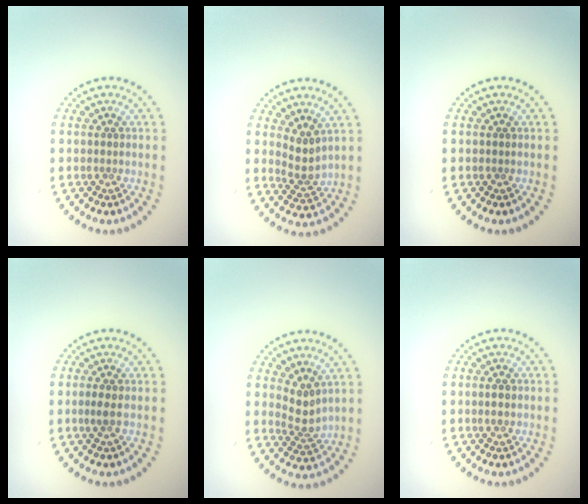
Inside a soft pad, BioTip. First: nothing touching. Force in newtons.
{"total": 2.1, "press": 1.5, "slide": 1.5}
{"total": 0.0}
{"total": 0.9, "press": 0.7, "slide": 0.5}
{"total": 2.2, "press": 1.6, "slide": 1.5}
{"total": 0.9, "press": 0.9, "slide": 0.3}